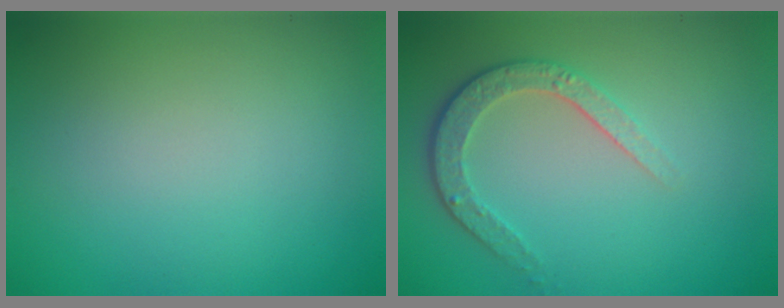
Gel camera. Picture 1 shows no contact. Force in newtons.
{"total": 3.4, "press": 2.7, "slide": 2.1}